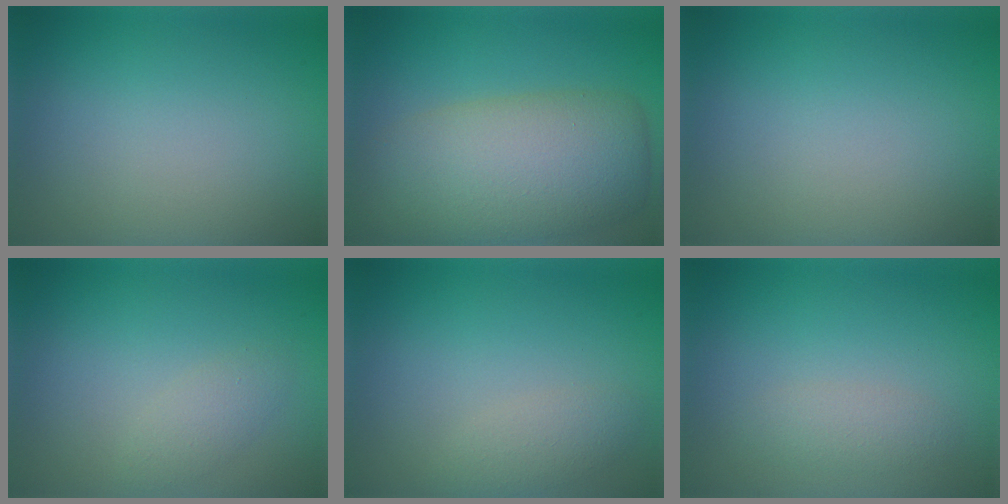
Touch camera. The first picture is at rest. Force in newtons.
{"total": 9.8, "press": 9.7, "slide": 0.6}
{"total": 0.0}
{"total": 1.5, "press": 1.5, "slide": 0.0}
{"total": 1.7, "press": 1.7, "slide": 0.0}
{"total": 1.5, "press": 1.5, "slide": 0.1}